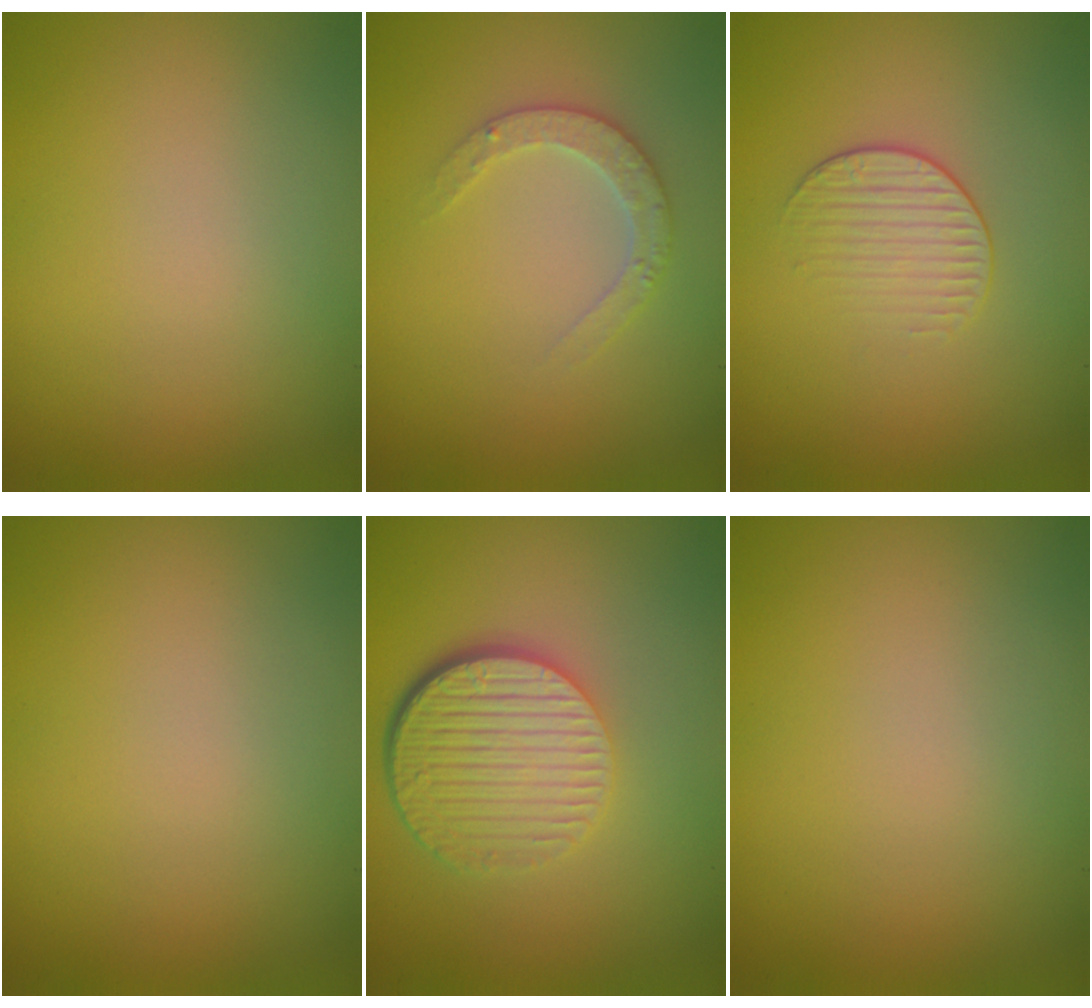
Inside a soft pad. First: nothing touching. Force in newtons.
{"total": 2.4, "press": 2.3, "slide": 0.5}
{"total": 1.7, "press": 1.1, "slide": 1.3}
{"total": 0.0}
{"total": 6.8, "press": 4.5, "slide": 5.1}
{"total": 0.0}